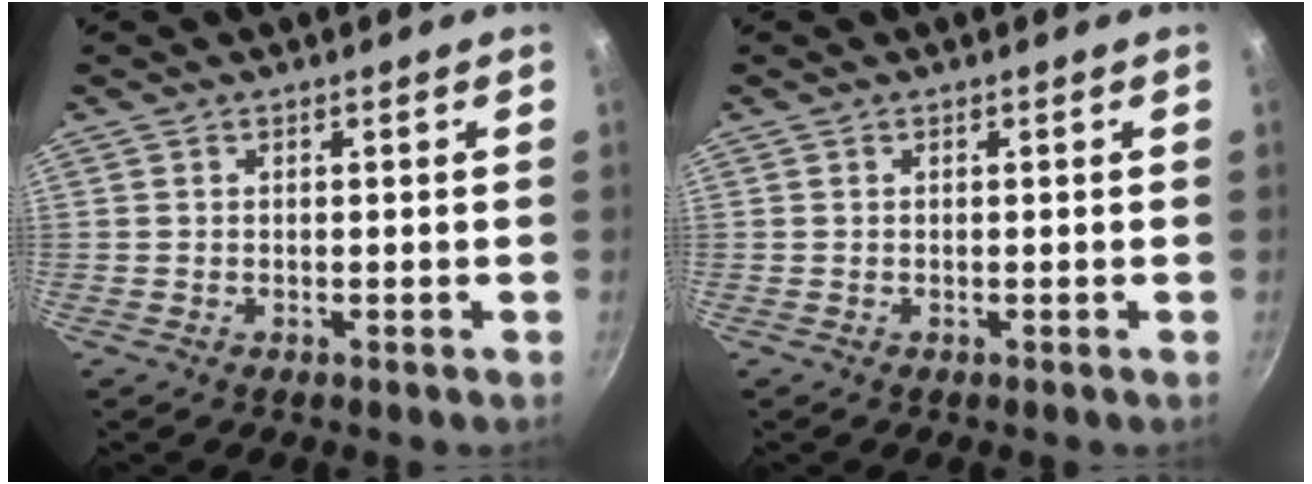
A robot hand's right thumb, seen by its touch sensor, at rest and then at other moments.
{"total": 0.0}